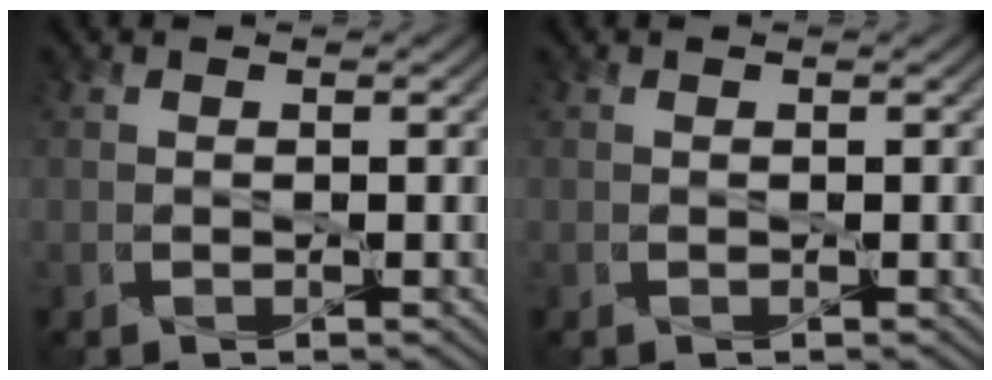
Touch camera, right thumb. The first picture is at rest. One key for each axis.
{"total": 0.0}